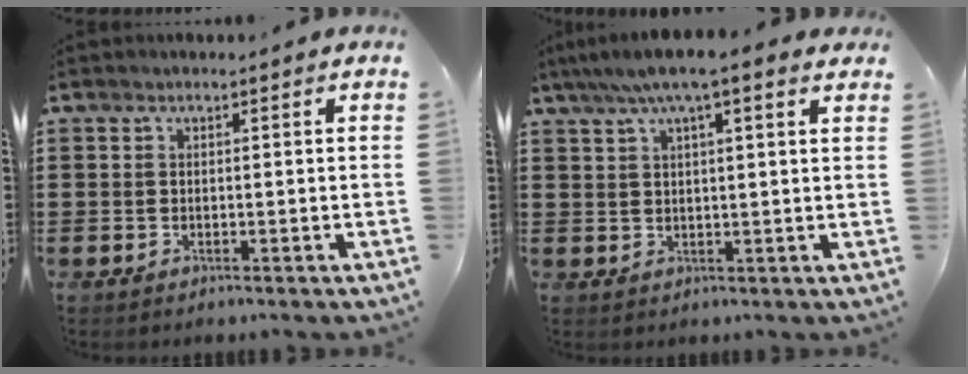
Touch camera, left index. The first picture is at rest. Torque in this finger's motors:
{"motor_torque": [2.14, 0.00, 0.02, -0.14]}